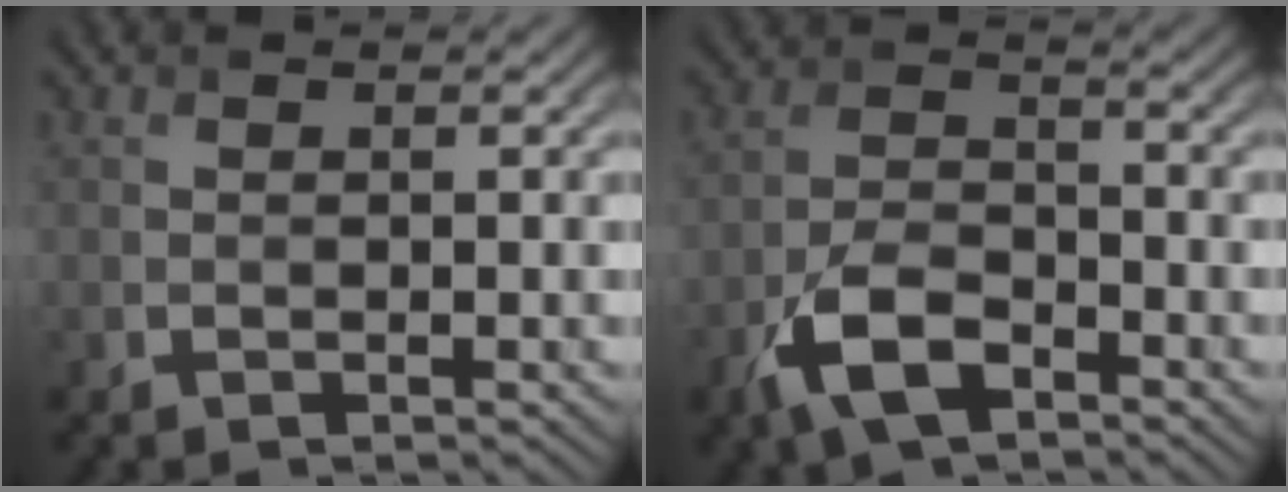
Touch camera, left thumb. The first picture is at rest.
{"total": 7.1, "force": [-4.1, 3.4, 4.7], "torque": [-0.099, -0.002, -0.091]}